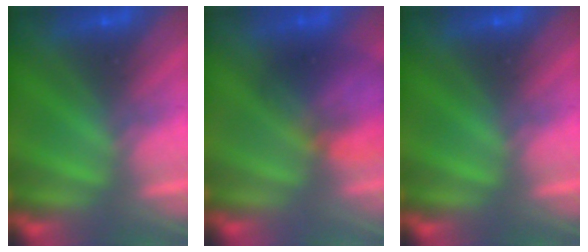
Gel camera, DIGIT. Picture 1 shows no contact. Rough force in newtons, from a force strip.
{"total": 6.5}
{"total": 0.0}